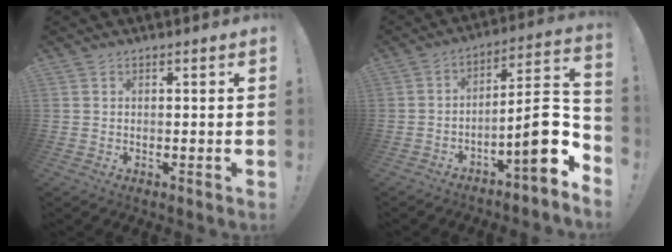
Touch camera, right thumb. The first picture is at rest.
{"total": 14.8, "force": [-4.6, 3.3, 13.7], "torque": [-0.192, 0.013, -0.074]}